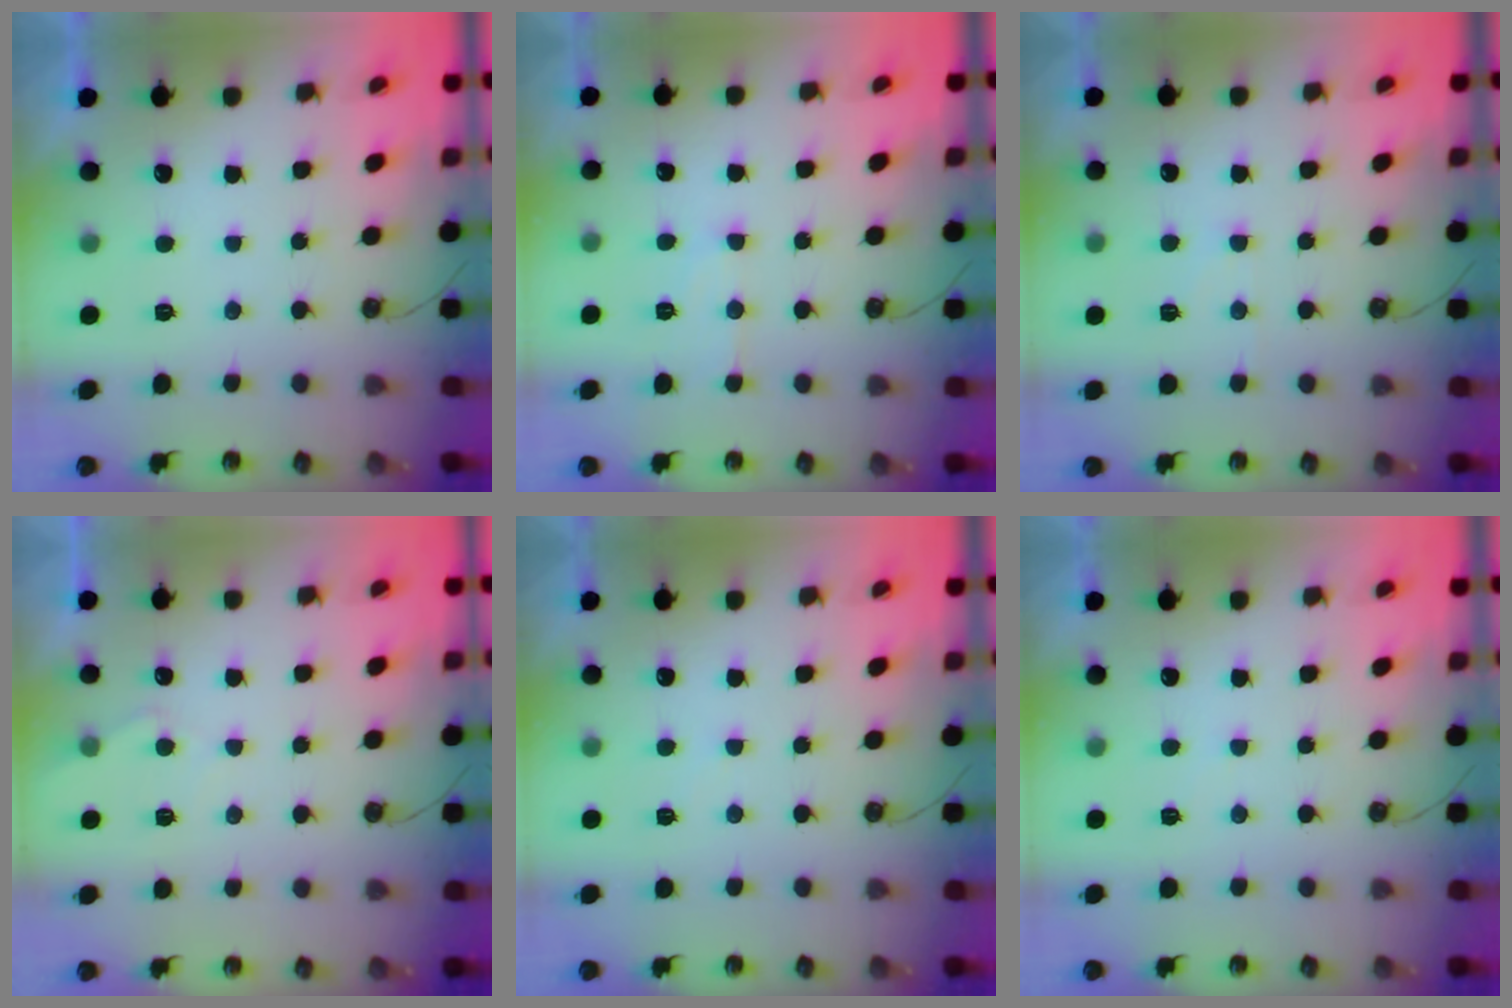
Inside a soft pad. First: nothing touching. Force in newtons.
{"total": 7.6, "press": 7.6, "slide": 0.3}
{"total": 4.1, "press": 4.1, "slide": 0.6}
{"total": 5.0, "press": 5.0, "slide": 0.7}
{"total": 2.2, "press": 2.2, "slide": 0.3}
{"total": 2.3, "press": 2.3, "slide": 0.4}